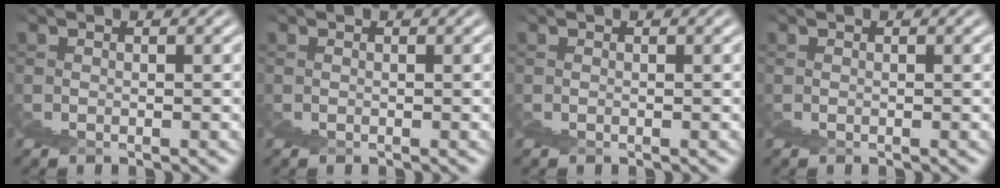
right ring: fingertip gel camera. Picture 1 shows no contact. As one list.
[{"total": 0.0}, {"total": 0.0}, {"total": 0.0}]